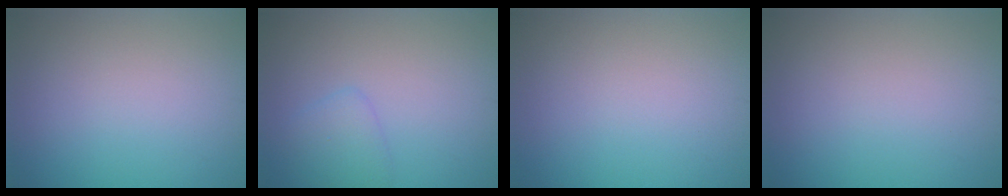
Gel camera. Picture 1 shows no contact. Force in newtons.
{"total": 1.9, "press": 1.9, "slide": 0.2}
{"total": 0.0}
{"total": 0.0}